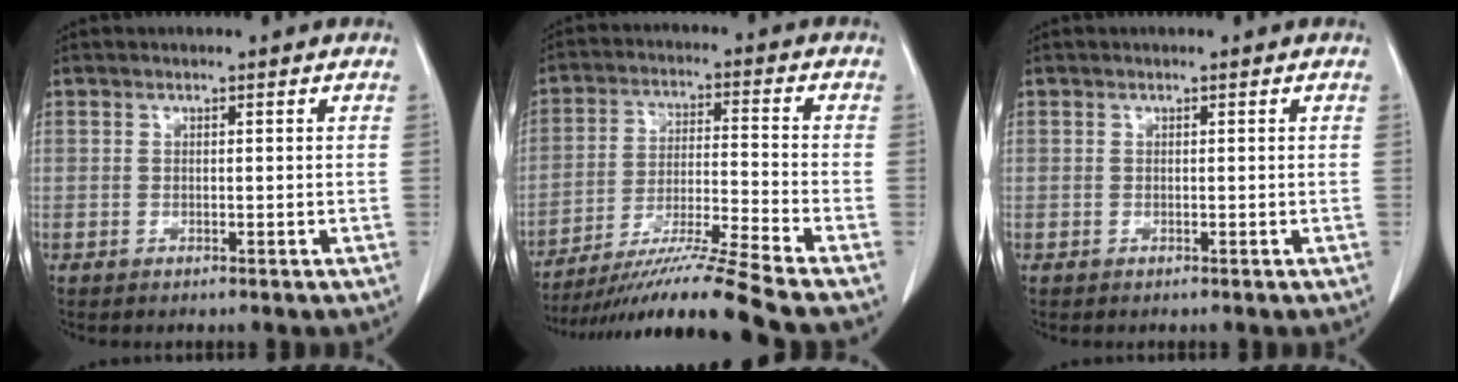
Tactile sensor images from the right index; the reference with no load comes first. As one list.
[{"total": 14.3, "force": [-12.1, -3.4, 6.8], "torque": [-0.116, -0.015, -0.205]}, {"total": 0.0}]